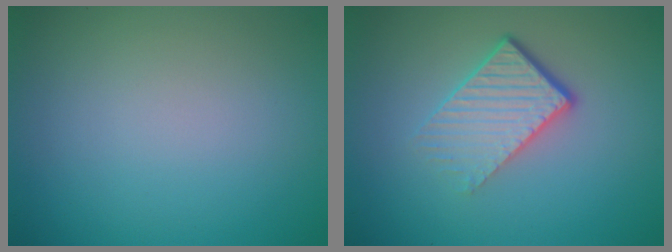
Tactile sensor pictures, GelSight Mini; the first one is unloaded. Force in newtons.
{"total": 4.7, "press": 2.9, "slide": 3.8}